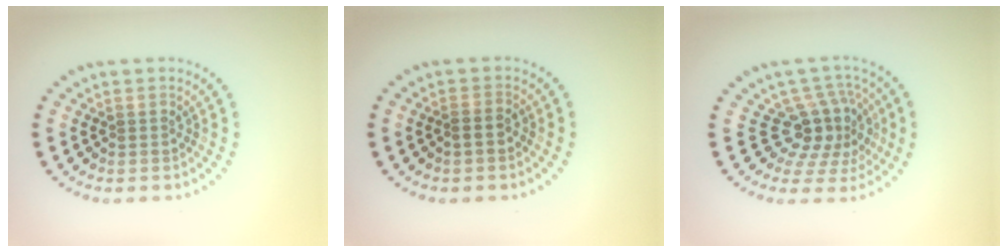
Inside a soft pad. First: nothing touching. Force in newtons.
{"total": 0.8, "press": 0.7, "slide": 0.5}
{"total": 4.4, "press": 3.3, "slide": 2.9}